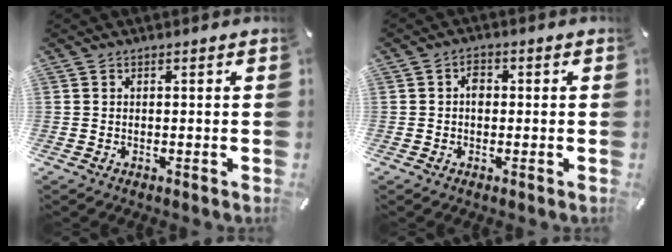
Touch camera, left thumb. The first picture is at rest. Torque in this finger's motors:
{"motor_torque": [-0.15, 0.09, 0.08, -0.39, 0.06]}